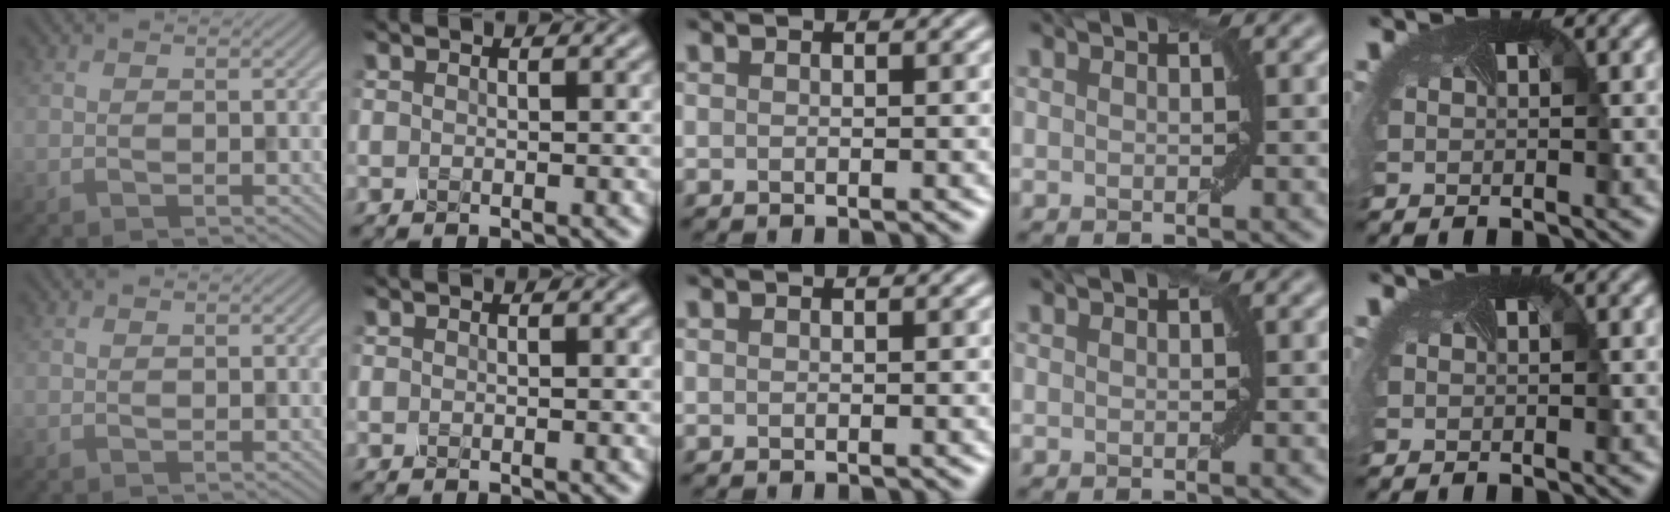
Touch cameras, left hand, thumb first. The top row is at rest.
{}